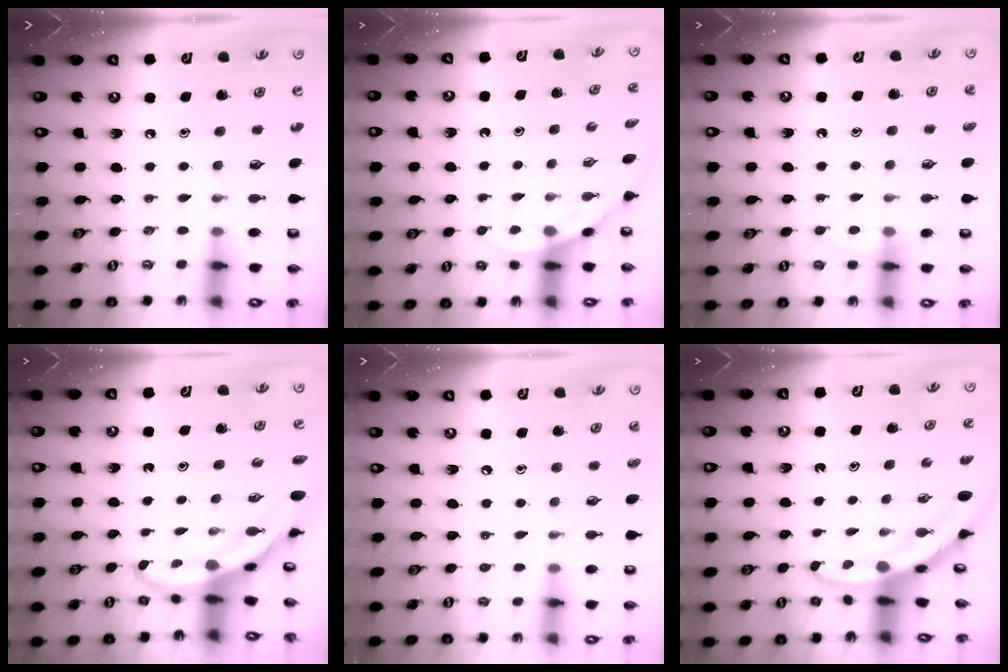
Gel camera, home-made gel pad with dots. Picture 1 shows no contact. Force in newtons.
{"total": 2.6, "press": 2.6, "slide": 0.1}
{"total": 4.5, "press": 4.4, "slide": 0.4}
{"total": 3.5, "press": 3.5, "slide": 0.1}
{"total": 5.6, "press": 5.6, "slide": 0.6}
{"total": 3.3, "press": 3.3, "slide": 0.3}